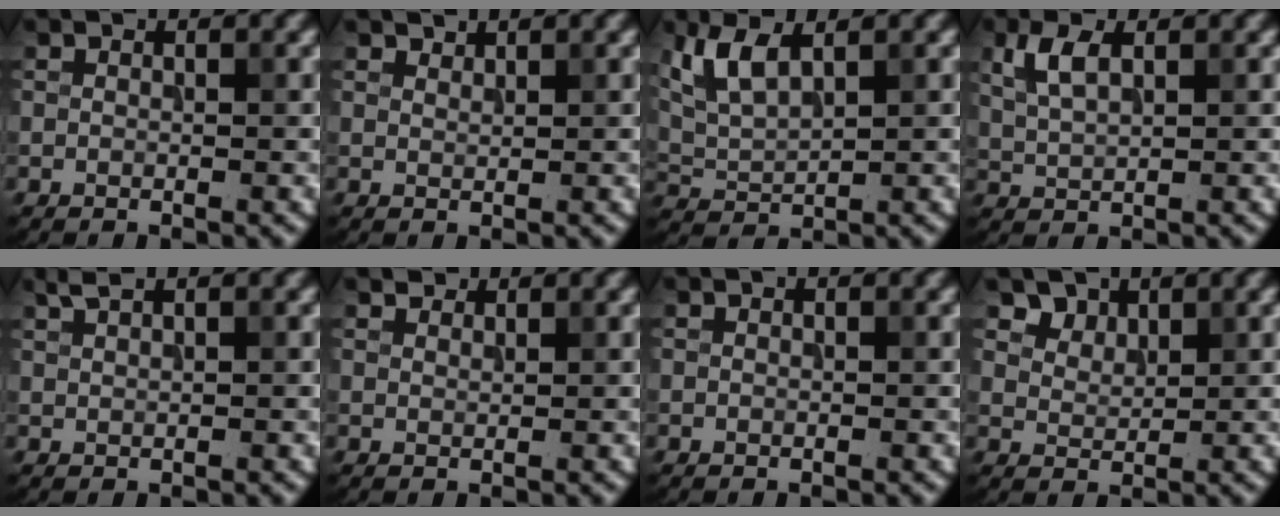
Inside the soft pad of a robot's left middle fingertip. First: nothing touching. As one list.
[{"total": 1.1, "force": [1.1, 0.2, 0.1], "torque": [-0.002, -0.001, 0.020]}, {"total": 4.5, "force": [2.2, 1.8, 3.4], "torque": [-0.088, 0.004, 0.050]}, {"total": 2.9, "force": [1.3, 1.3, 2.2], "torque": [-0.051, 0.005, 0.029]}, {"total": 1.4, "force": [1.1, 0.3, 0.8], "torque": [-0.015, 0.002, 0.023]}, {"total": 1.3, "force": [1.2, 0.4, 0.2], "torque": [-0.006, 0.000, 0.019]}, {"total": 0.0}, {"total": 3.0, "force": [2.3, 1.8, 0.9], "torque": [-0.030, -0.022, 0.062]}]